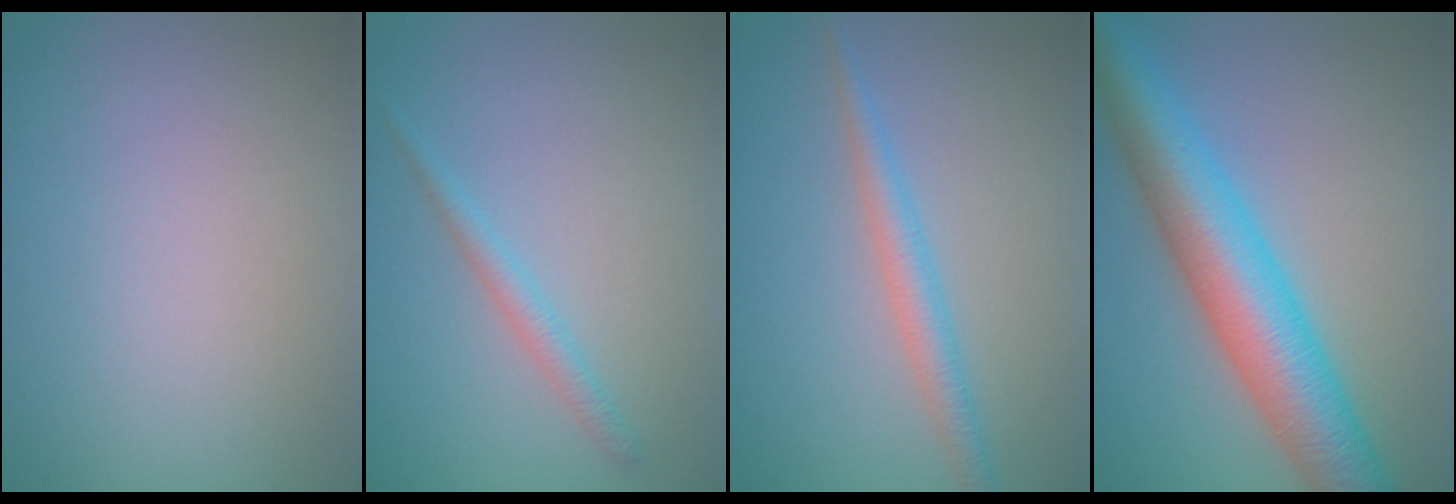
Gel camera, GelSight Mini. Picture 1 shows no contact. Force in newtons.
{"total": 1.6, "press": 1.6, "slide": 0.2}
{"total": 2.3, "press": 2.3, "slide": 0.1}
{"total": 8.8, "press": 8.8, "slide": 0.1}